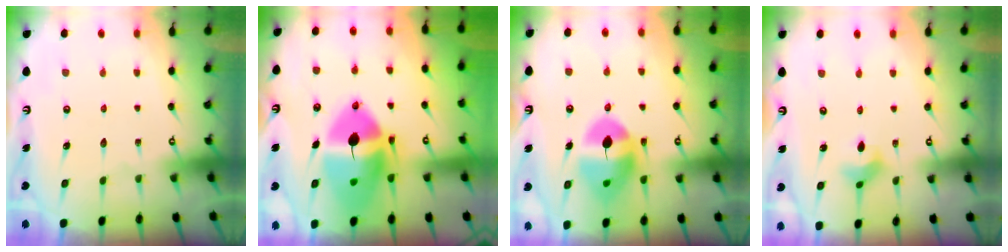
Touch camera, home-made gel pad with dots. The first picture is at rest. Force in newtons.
{"total": 19.4, "press": 19.2, "slide": 2.9}
{"total": 12.3, "press": 12.2, "slide": 1.7}
{"total": 4.6, "press": 4.5, "slide": 0.7}